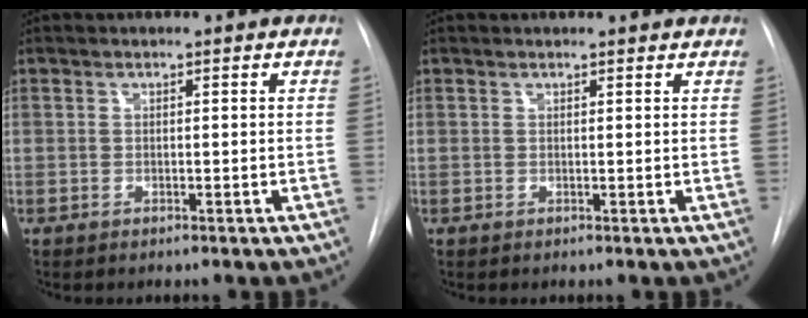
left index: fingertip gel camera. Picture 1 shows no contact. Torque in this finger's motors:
{"motor_torque": [0.31, -0.48, -0.06, 0.00]}